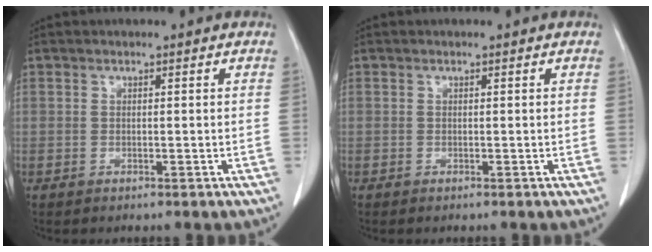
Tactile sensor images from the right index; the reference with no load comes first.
{"total": 0.0}